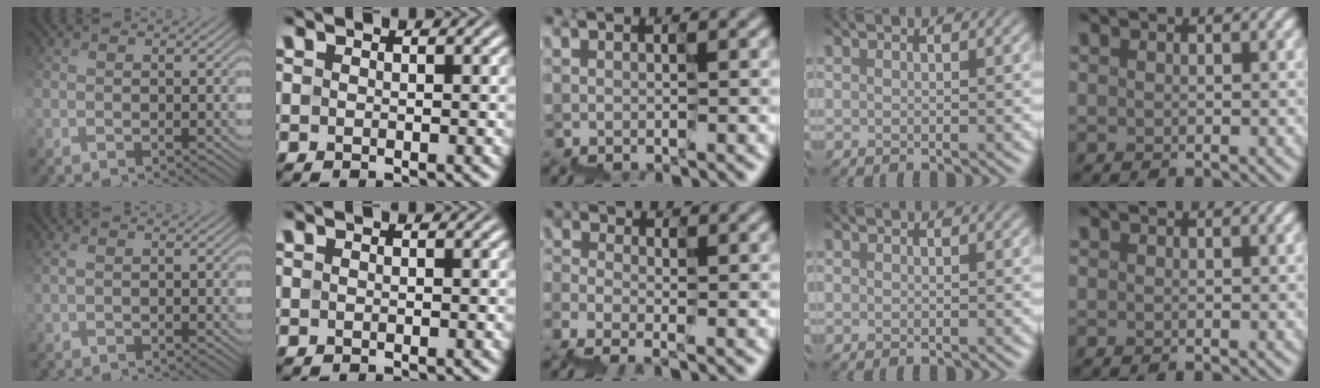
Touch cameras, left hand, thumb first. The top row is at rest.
{"thumb": {"total": 0.9, "force": [0.4, -0.6, -0.5], "torque": [0.019, 0.001, 0.013]}, "middle": {"total": 2.0, "force": [-2.0, -0.1, 0.0], "torque": [0.025, -0.005, -0.041]}}